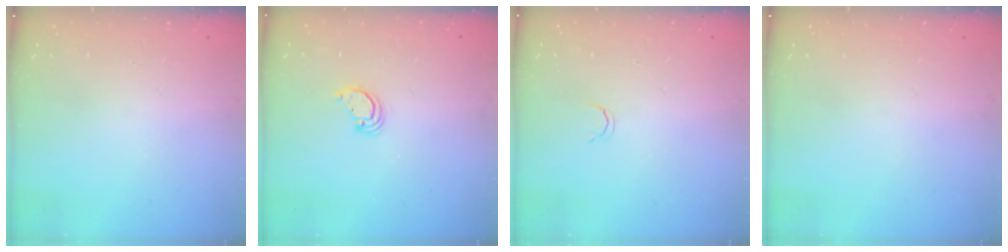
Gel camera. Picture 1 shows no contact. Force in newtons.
{"total": 2.9, "press": 2.9, "slide": 0.1}
{"total": 2.1, "press": 2.1, "slide": 0.4}
{"total": 0.0}